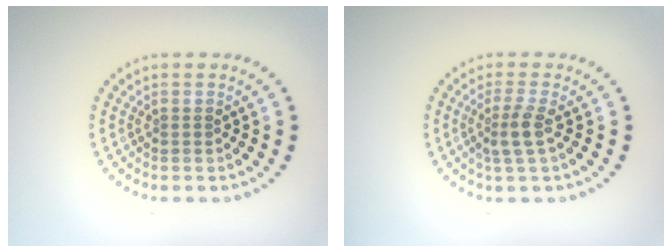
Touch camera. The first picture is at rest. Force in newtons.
{"total": 2.1, "press": 1.8, "slide": 1.2}